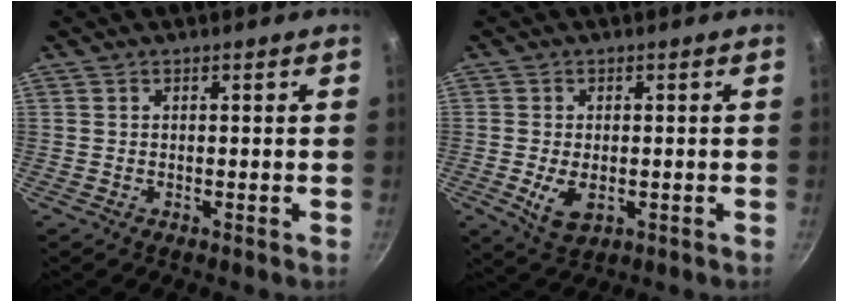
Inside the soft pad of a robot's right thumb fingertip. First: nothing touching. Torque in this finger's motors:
{"motor_torque": [-0.20, 0.38, 0.29, 0.50, -0.04]}